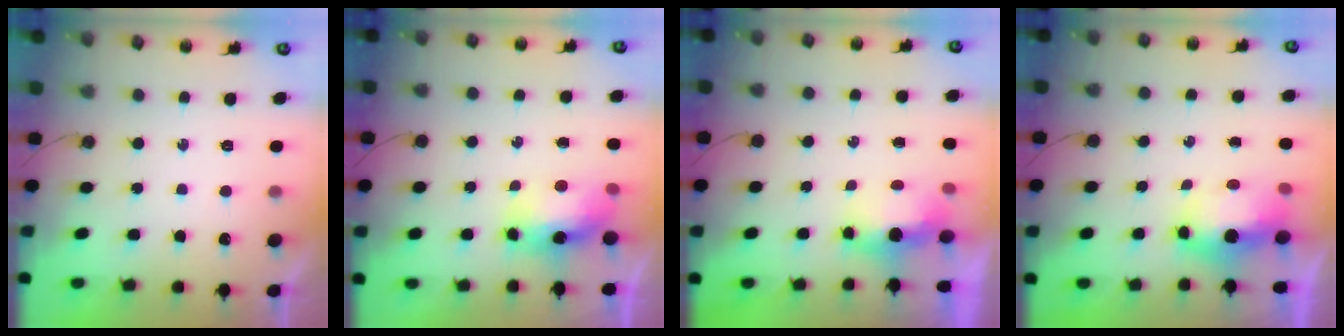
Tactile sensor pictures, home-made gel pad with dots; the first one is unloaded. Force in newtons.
{"total": 8.4, "press": 8.4, "slide": 0.7}
{"total": 11.6, "press": 6.5, "slide": 9.7}
{"total": 7.3, "press": 7.2, "slide": 1.4}